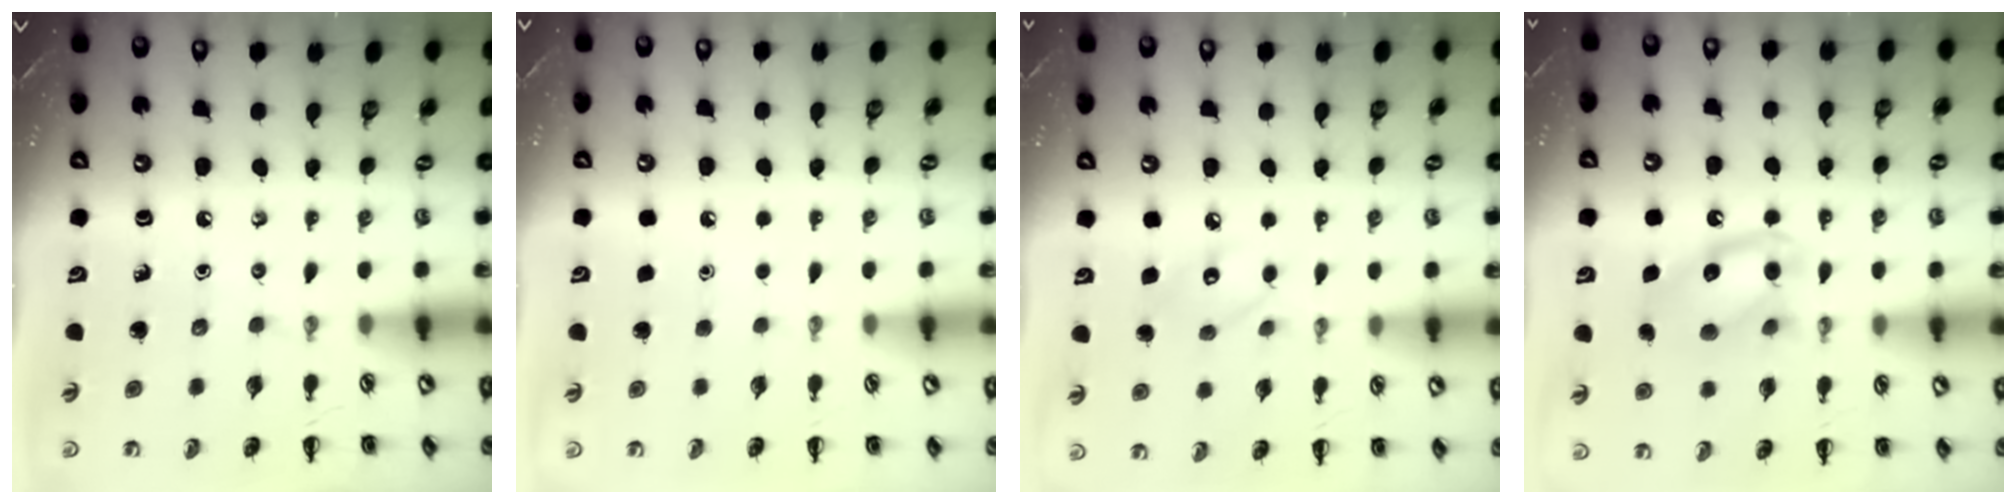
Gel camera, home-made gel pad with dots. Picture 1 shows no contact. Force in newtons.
{"total": 1.8, "press": 1.7, "slide": 0.1}
{"total": 6.5, "press": 6.3, "slide": 1.3}
{"total": 13.3, "press": 13.2, "slide": 1.7}